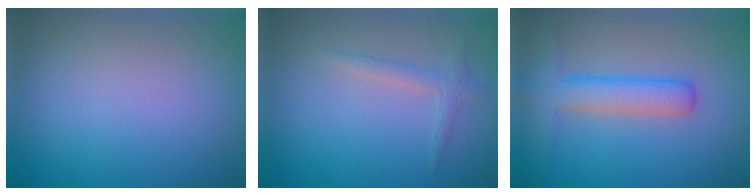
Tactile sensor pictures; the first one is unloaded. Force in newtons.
{"total": 1.4, "press": 1.4, "slide": 0.1}
{"total": 4.2, "press": 4.2, "slide": 0.1}